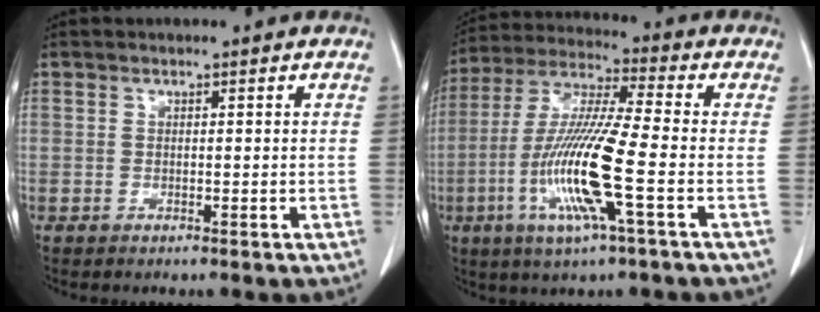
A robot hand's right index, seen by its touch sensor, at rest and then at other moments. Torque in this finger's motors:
{"motor_torque": [2.09, -0.05, 0.76, 0.21]}